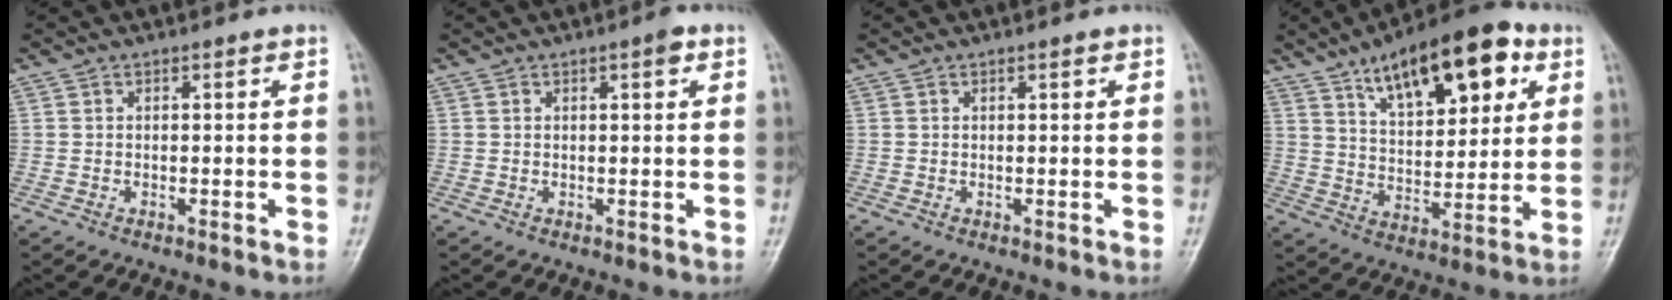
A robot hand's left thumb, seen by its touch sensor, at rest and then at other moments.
{"total": 1.9, "force": [1.0, 0.4, 1.6], "torque": [-0.022, -0.001, 0.012]}
{"total": 0.9, "force": [0.5, 0.3, 0.6], "torque": [-0.009, -0.001, 0.007]}
{"total": 19.1, "force": [9.6, 8.3, 14.2], "torque": [-0.174, -0.028, 0.154]}